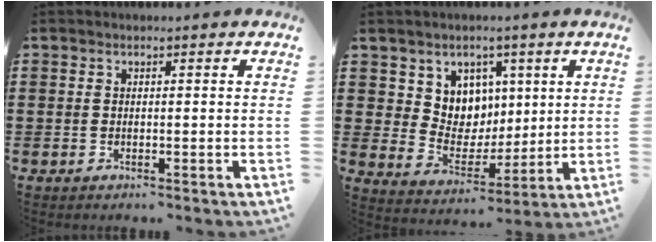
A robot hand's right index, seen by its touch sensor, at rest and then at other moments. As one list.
[{"total": 7.0, "force": [3.6, 6.0, 0.2], "torque": [-0.043, -0.026, 0.070]}]